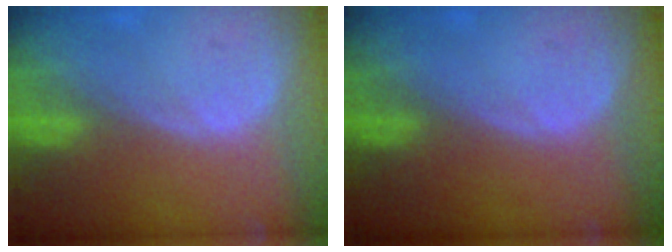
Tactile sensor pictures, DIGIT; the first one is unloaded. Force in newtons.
{"total": 0.0}